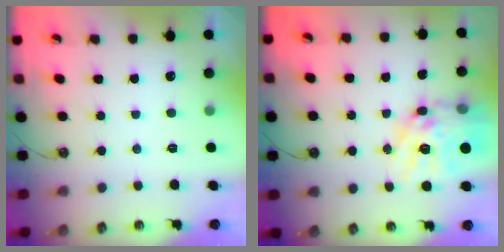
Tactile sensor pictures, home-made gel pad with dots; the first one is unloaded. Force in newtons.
{"total": 18.0, "press": 17.9, "slide": 1.6}